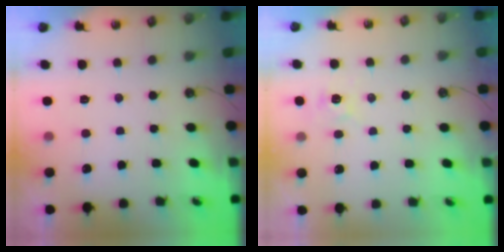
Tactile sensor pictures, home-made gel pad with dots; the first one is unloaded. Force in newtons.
{"total": 5.4, "press": 5.3, "slide": 0.5}